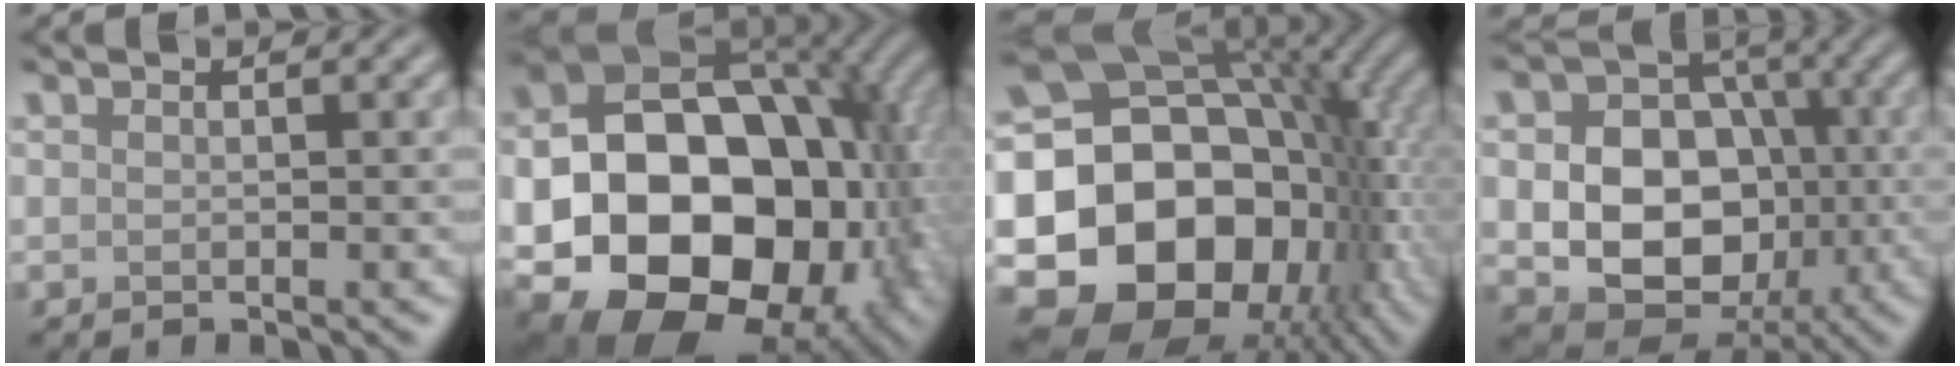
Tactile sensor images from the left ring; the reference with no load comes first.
{"total": 24.0, "force": [-4.5, 19.1, 13.9], "torque": [-0.235, -0.029, -0.099]}
{"total": 19.2, "force": [-3.5, 14.8, 11.8], "torque": [-0.205, -0.010, -0.051]}
{"total": 10.5, "force": [-1.3, 8.1, 6.6], "torque": [-0.085, -0.003, -0.038]}